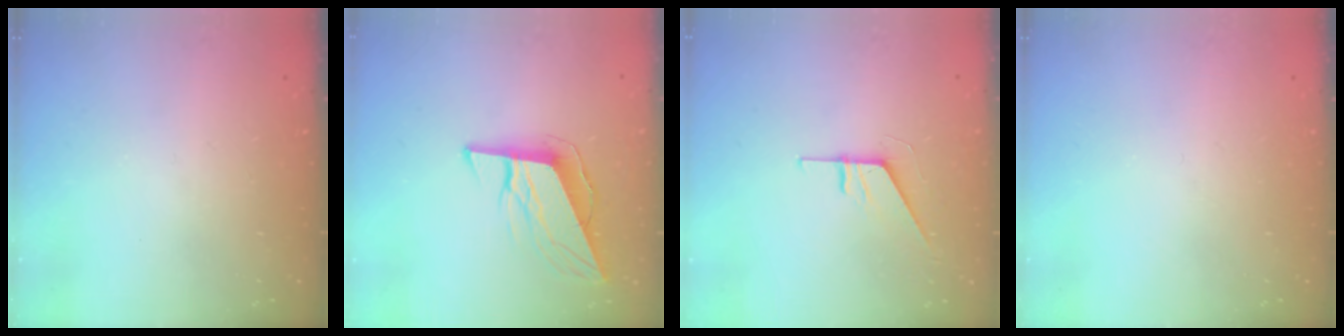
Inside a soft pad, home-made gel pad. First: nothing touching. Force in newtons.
{"total": 10.7, "press": 10.2, "slide": 3.3}
{"total": 5.9, "press": 5.9, "slide": 0.6}
{"total": 0.0}